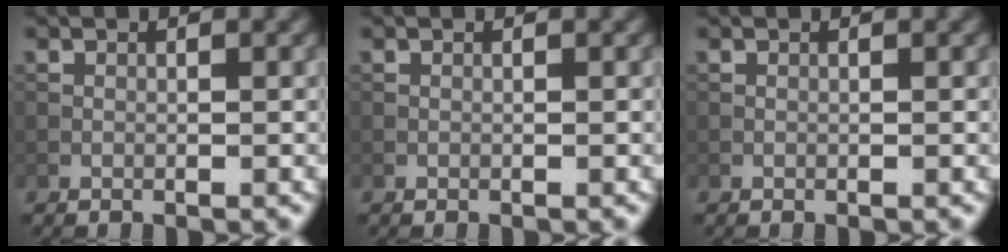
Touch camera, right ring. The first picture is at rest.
{"total": 0.0}
{"total": 0.0}